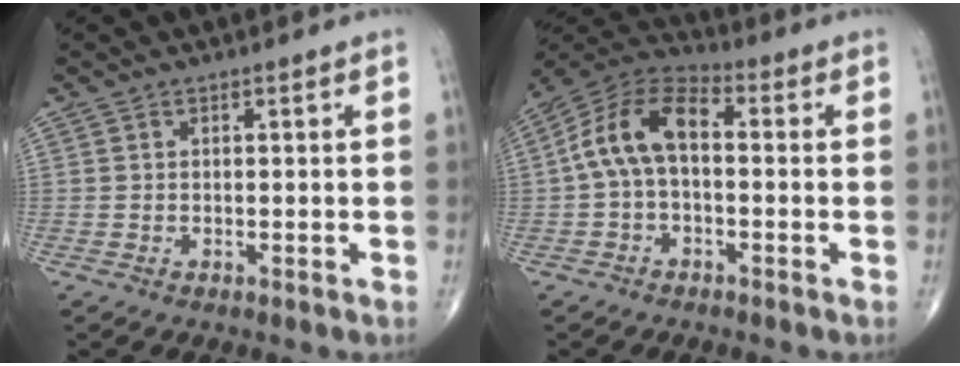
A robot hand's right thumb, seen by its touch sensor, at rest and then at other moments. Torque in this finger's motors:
{"motor_torque": [1.35, 1.21, 1.12, 0.05, 0.13]}